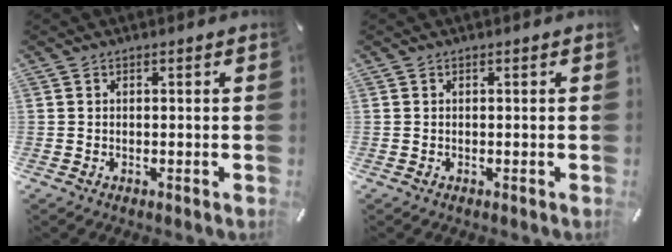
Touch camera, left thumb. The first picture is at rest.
{"total": 0.0}